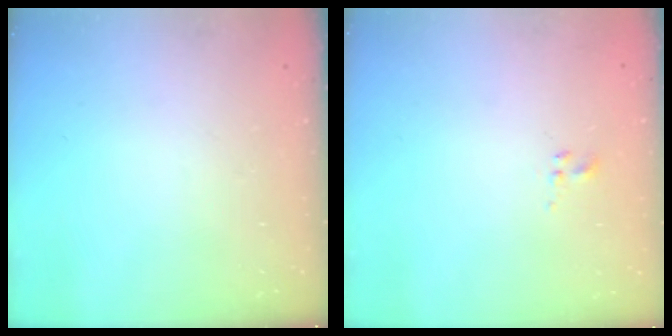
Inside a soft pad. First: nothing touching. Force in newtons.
{"total": 1.0, "press": 0.8, "slide": 0.6}